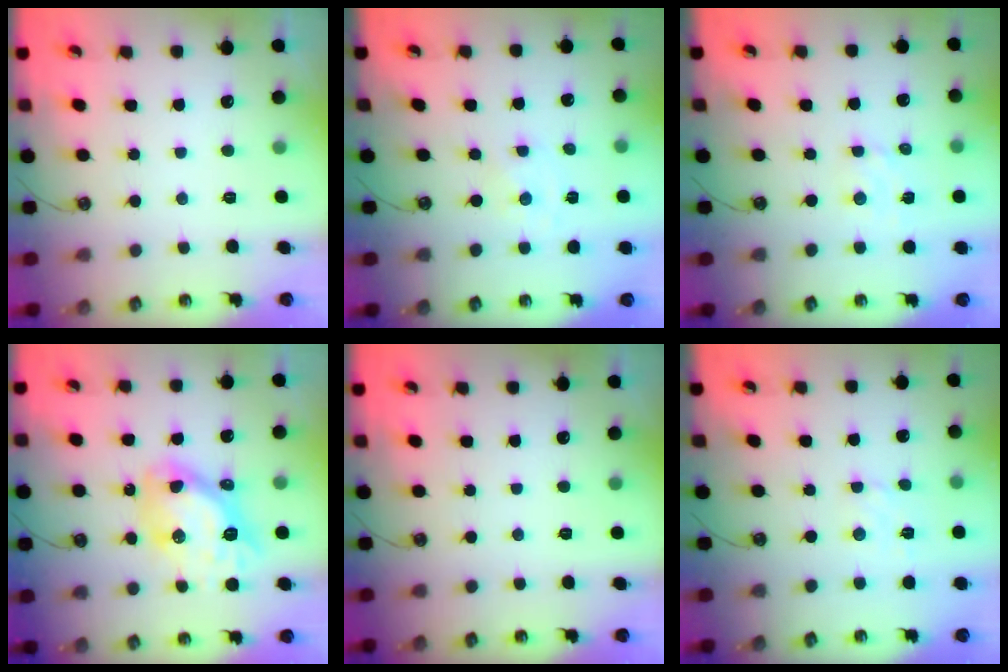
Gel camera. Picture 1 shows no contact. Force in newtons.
{"total": 0.0}
{"total": 2.2, "press": 2.2, "slide": 0.3}
{"total": 14.3, "press": 14.2, "slide": 1.4}
{"total": 0.0}
{"total": 2.6, "press": 2.6, "slide": 0.6}